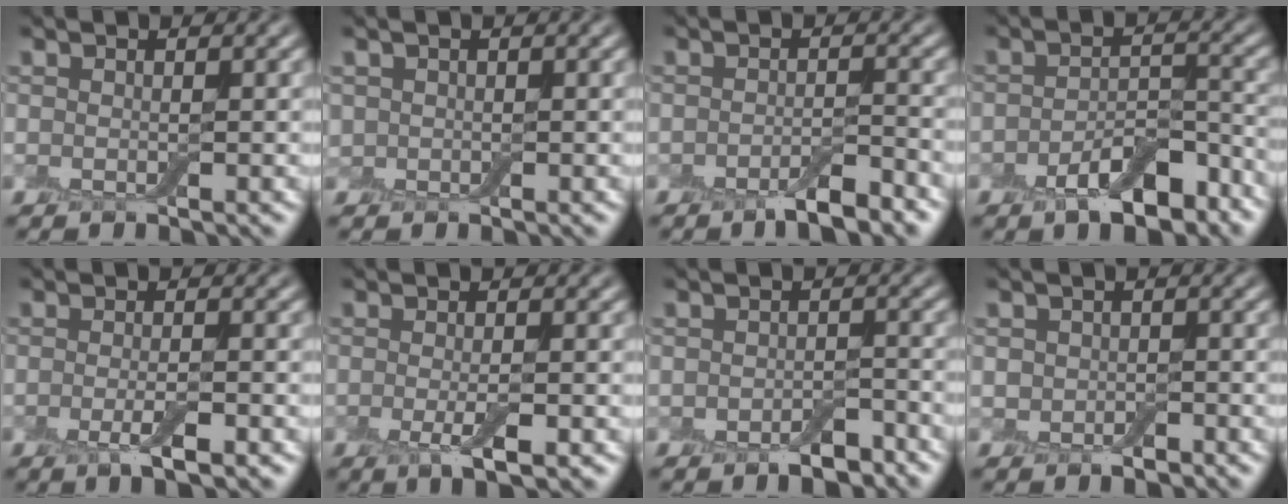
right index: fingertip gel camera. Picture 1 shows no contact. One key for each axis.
{"total": 0.8, "fx": 0.1, "fy": 0.8, "fz": 0.1, "tx": 0.001, "ty": 0.000, "tz": -0.002}
{"total": 3.4, "fx": -2.4, "fy": 0.9, "fz": 2.2, "tx": -0.035, "ty": 0.000, "tz": -0.040}
{"total": 5.6, "fx": -3.3, "fy": 2.5, "fz": 3.7, "tx": -0.055, "ty": 0.004, "tz": -0.056}
{"total": 2.8, "fx": -1.2, "fy": 0.6, "fz": 2.4, "tx": -0.045, "ty": -0.007, "tz": -0.021}
{"total": 2.9, "fx": -1.0, "fy": 0.7, "fz": 2.7, "tx": -0.052, "ty": -0.010, "tz": -0.016}
{"total": 2.9, "fx": -1.8, "fy": 1.5, "fz": 1.8, "tx": -0.027, "ty": -0.002, "tz": -0.027}
{"total": 1.9, "fx": -0.6, "fy": 1.5, "fz": 1.1, "tx": -0.017, "ty": -0.006, "tz": -0.015}